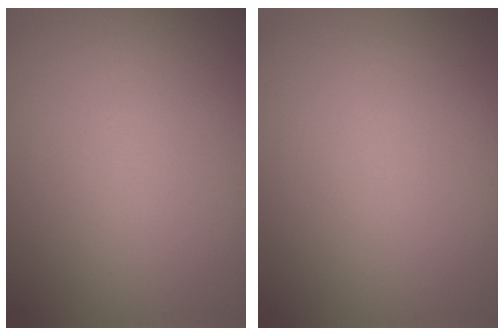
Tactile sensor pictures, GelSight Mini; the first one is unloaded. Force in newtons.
{"total": 0.0}